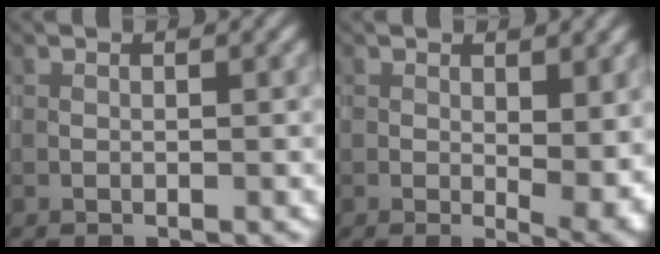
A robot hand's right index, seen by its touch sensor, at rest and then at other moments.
{"total": 5.0, "force": [0.0, 2.4, 4.4], "torque": [-0.060, -0.015, 0.009]}